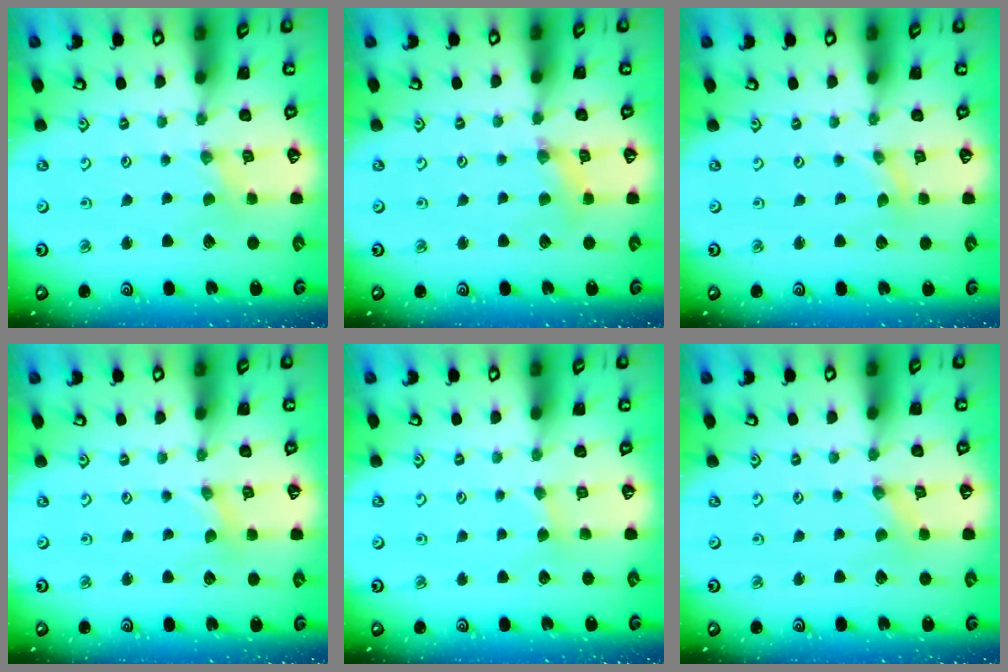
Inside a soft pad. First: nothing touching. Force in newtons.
{"total": 3.0, "press": 3.0, "slide": 0.3}
{"total": 0.0}
{"total": 0.0}
{"total": 1.6, "press": 1.5, "slide": 0.2}
{"total": 0.0}